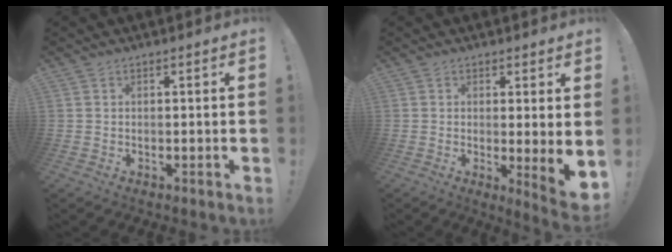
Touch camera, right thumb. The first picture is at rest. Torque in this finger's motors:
{"motor_torque": [-0.06, 0.09, 0.14, 0.08, 0.11]}